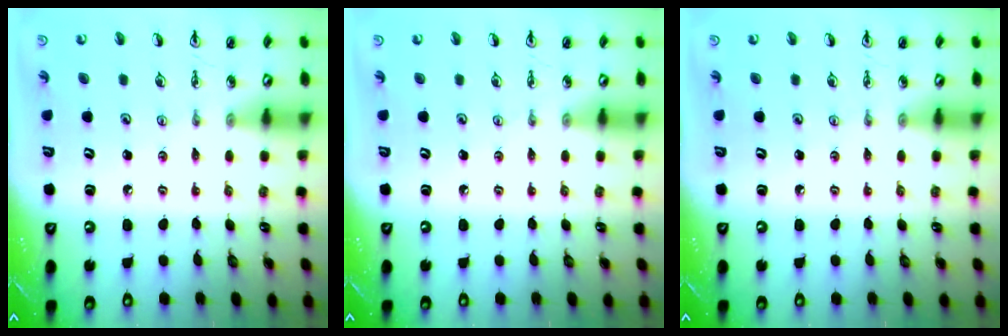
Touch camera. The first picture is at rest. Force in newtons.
{"total": 0.0}
{"total": 0.0}